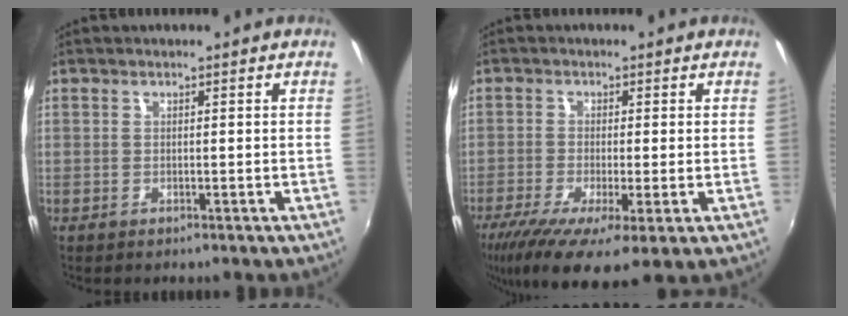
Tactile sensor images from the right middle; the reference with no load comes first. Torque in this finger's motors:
{"motor_torque": [1.46, -0.68, 0.28, 0.21]}